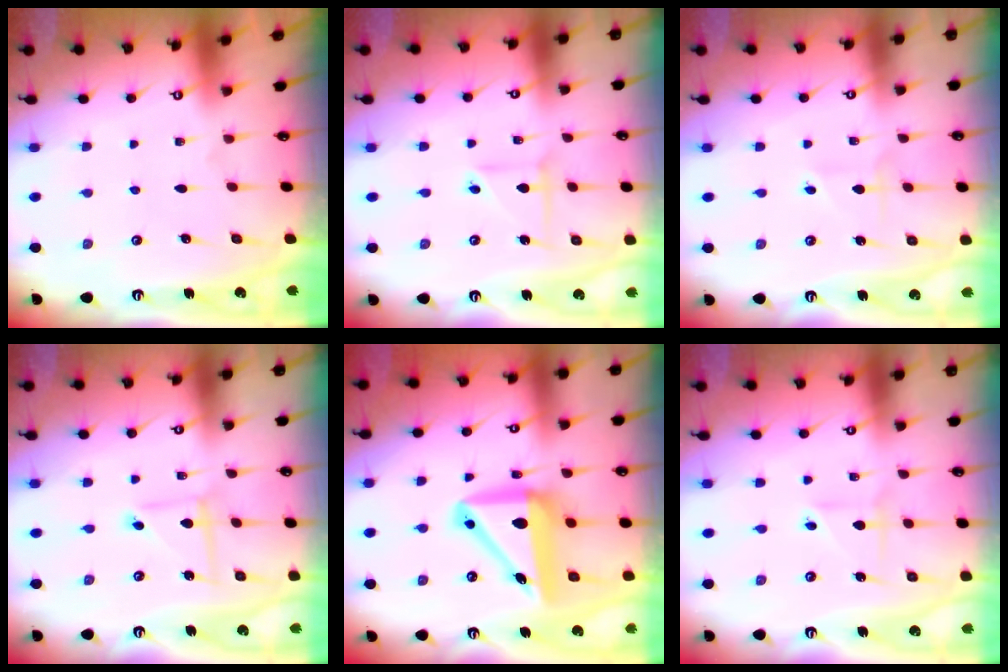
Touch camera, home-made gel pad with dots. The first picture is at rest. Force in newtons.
{"total": 3.7, "press": 3.7, "slide": 0.4}
{"total": 3.6, "press": 3.6, "slide": 0.5}
{"total": 3.2, "press": 3.2, "slide": 0.3}
{"total": 13.8, "press": 13.3, "slide": 3.9}
{"total": 2.2, "press": 2.1, "slide": 0.6}